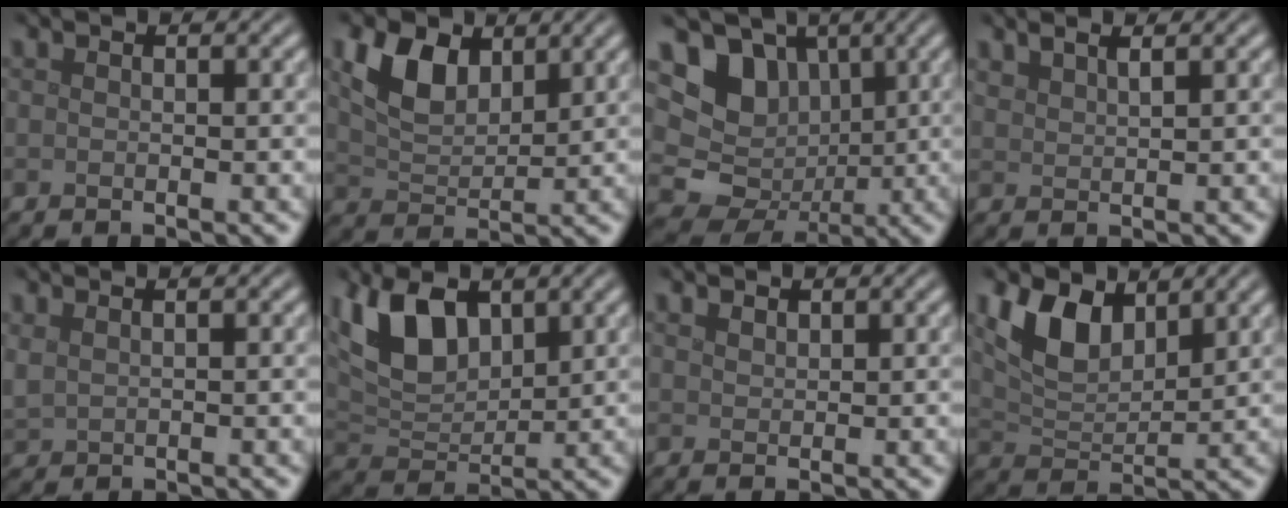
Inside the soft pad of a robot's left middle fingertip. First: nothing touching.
{"total": 5.1, "force": [2.6, 3.0, 3.1], "torque": [-0.071, -0.002, 0.048]}
{"total": 11.5, "force": [2.6, 10.1, 4.8], "torque": [-0.103, 0.019, 0.022]}
{"total": 1.2, "force": [1.1, 0.2, 0.5], "torque": [-0.015, 0.000, 0.023]}
{"total": 1.2, "force": [0.9, 0.6, 0.5], "torque": [-0.016, 0.002, 0.025]}
{"total": 7.1, "force": [3.2, 3.9, 4.9], "torque": [-0.102, 0.002, 0.057]}
{"total": 1.2, "force": [1.0, 0.5, 0.3], "torque": [-0.009, 0.000, 0.022]}
{"total": 5.4, "force": [3.1, 2.9, 3.3], "torque": [-0.069, -0.006, 0.058]}